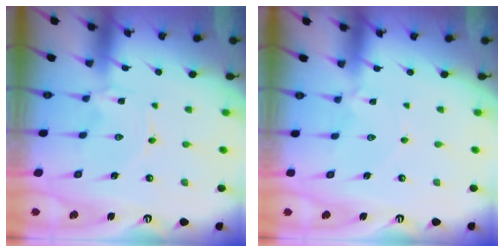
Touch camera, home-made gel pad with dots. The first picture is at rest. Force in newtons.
{"total": 1.1, "press": 1.0, "slide": 0.4}